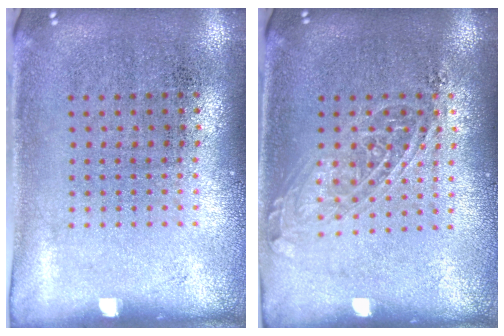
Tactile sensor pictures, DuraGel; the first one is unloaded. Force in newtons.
{"total": 1.4, "press": 1.2, "slide": 0.7}